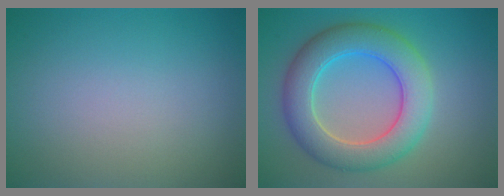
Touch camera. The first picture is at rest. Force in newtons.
{"total": 7.1, "press": 7.1, "slide": 0.3}